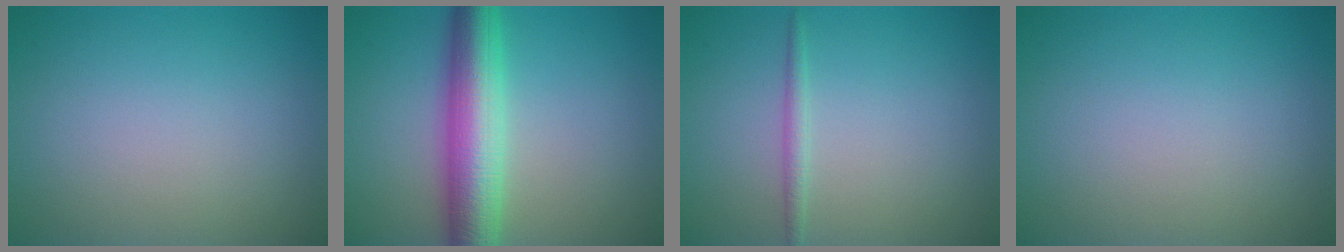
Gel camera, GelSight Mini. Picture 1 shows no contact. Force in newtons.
{"total": 7.6, "press": 7.6, "slide": 0.1}
{"total": 1.2, "press": 1.2, "slide": 0.0}
{"total": 0.0}